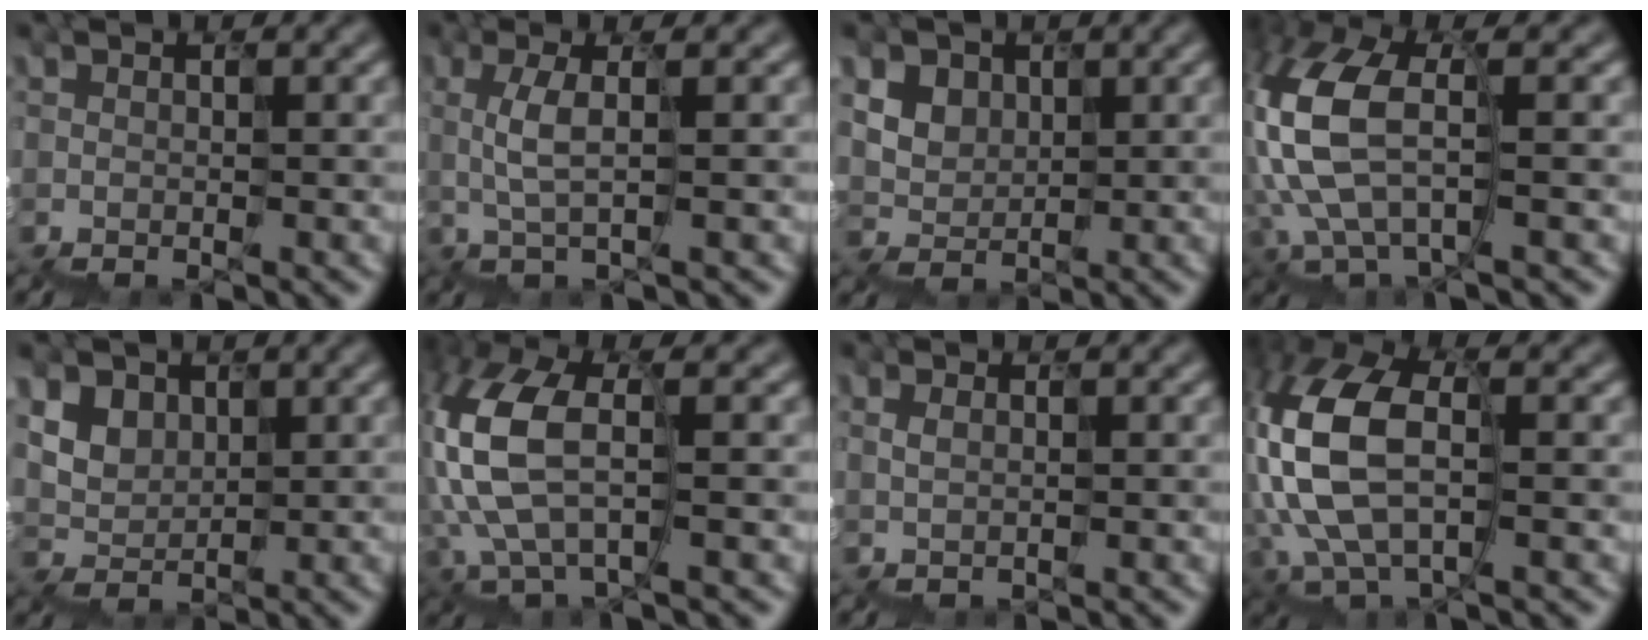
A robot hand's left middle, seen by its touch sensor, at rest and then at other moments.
{"total": 0.5, "force": [0.3, -0.1, 0.4], "torque": [-0.031, 0.002, 0.003]}
{"total": 4.5, "force": [3.0, 3.3, -0.8], "torque": [-0.017, 0.018, 0.041]}
{"total": 5.1, "force": [-0.2, 2.4, 4.5], "torque": [-0.156, 0.009, -0.016]}
{"total": 3.3, "force": [2.4, 1.9, -1.3], "torque": [-0.008, 0.014, 0.042]}
{"total": 4.6, "force": [0.0, 2.1, 4.1], "torque": [-0.149, 0.009, -0.009]}
{"total": 1.5, "force": [0.2, -0.6, -1.4], "torque": [0.008, 0.003, 0.003]}
{"total": 5.8, "force": [-0.2, 3.3, 4.8], "torque": [-0.165, 0.010, -0.012]}